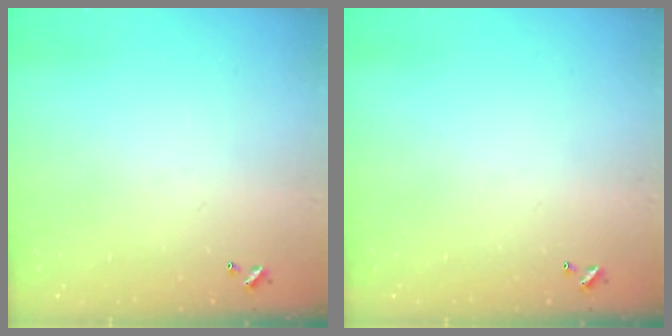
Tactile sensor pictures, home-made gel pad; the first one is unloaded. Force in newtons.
{"total": 0.0}